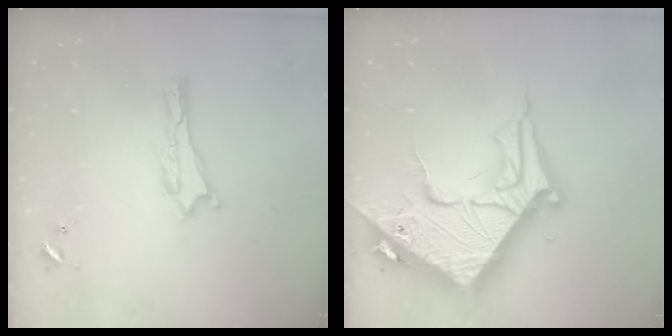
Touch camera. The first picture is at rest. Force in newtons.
{"total": 14.6, "press": 14.5, "slide": 1.6}